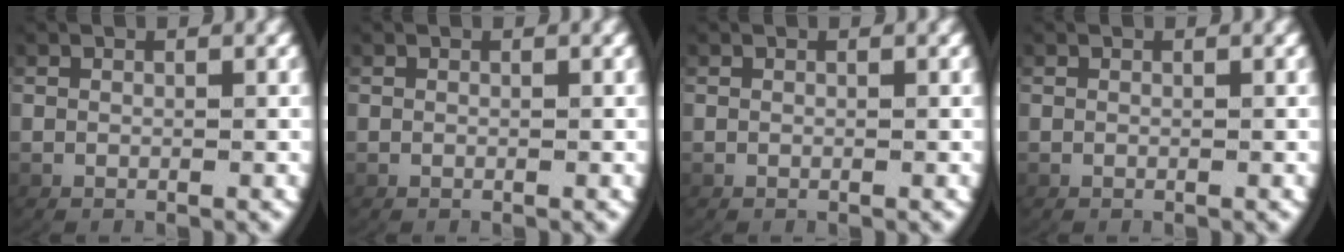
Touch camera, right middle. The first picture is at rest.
{"total": 0.0}
{"total": 0.0}
{"total": 0.0}